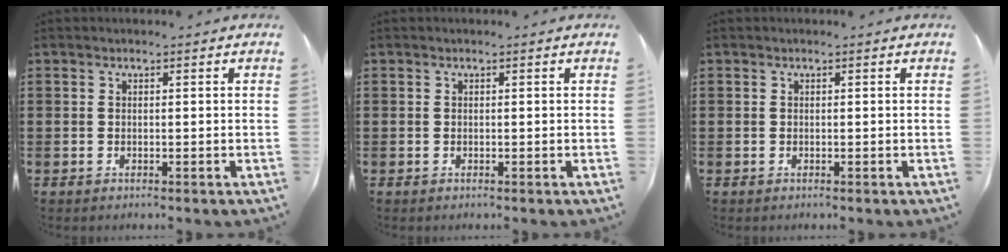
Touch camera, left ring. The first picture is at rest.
{"total": 0.0}
{"total": 0.0}